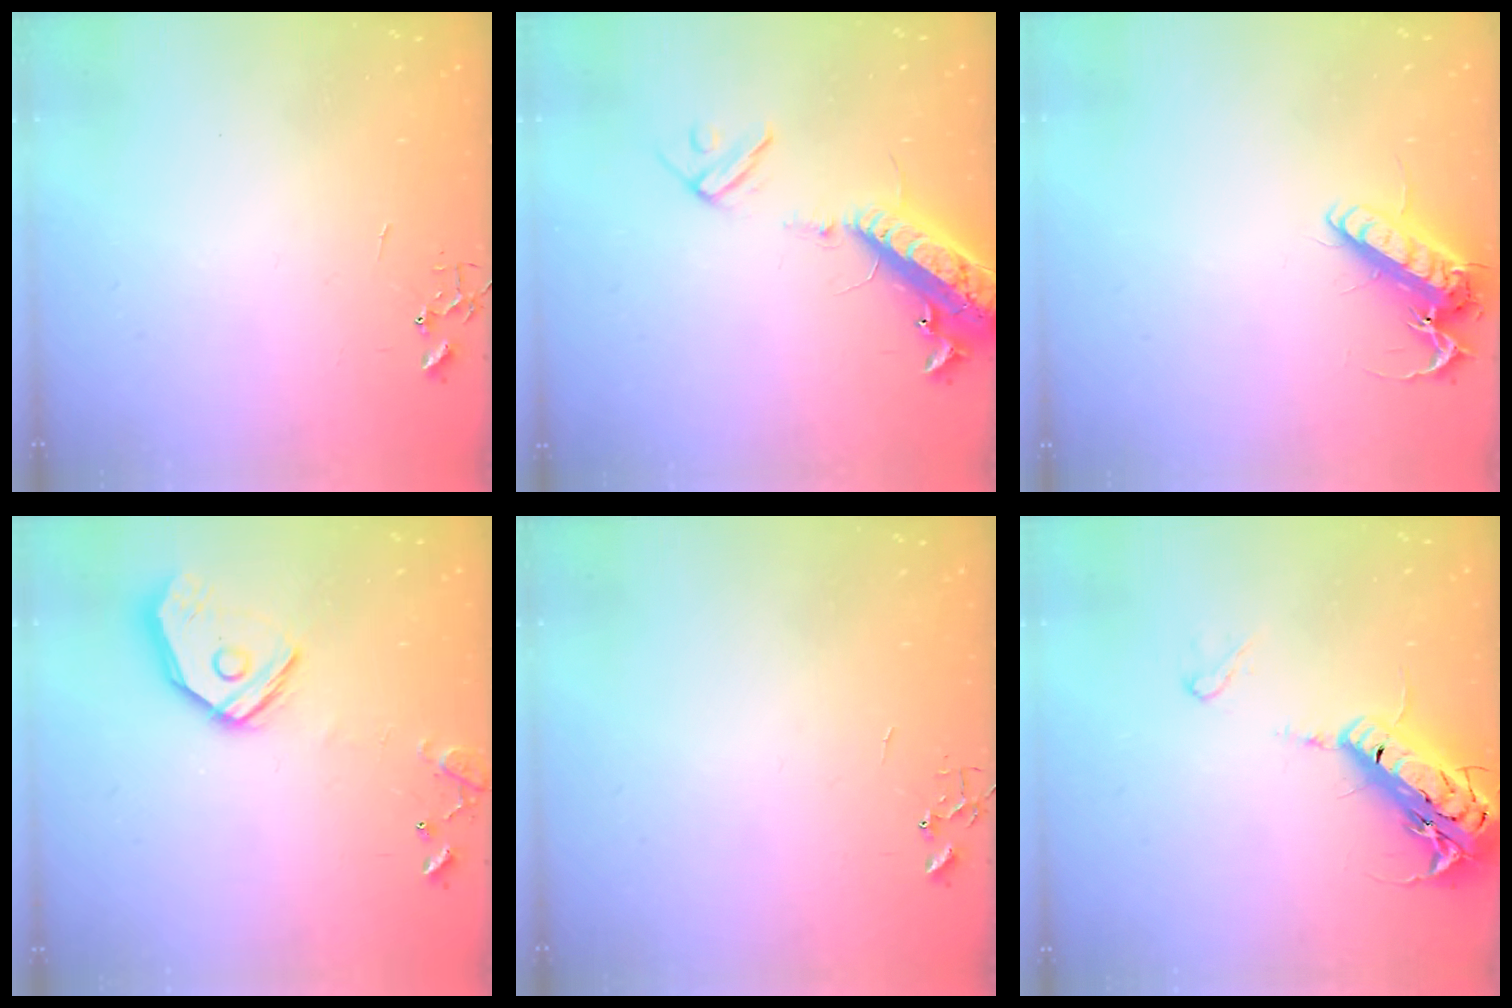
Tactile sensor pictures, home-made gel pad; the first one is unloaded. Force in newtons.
{"total": 16.4, "press": 16.1, "slide": 3.1}
{"total": 13.5, "press": 13.3, "slide": 2.1}
{"total": 15.9, "press": 15.7, "slide": 2.6}
{"total": 0.0}
{"total": 20.3, "press": 19.9, "slide": 3.9}